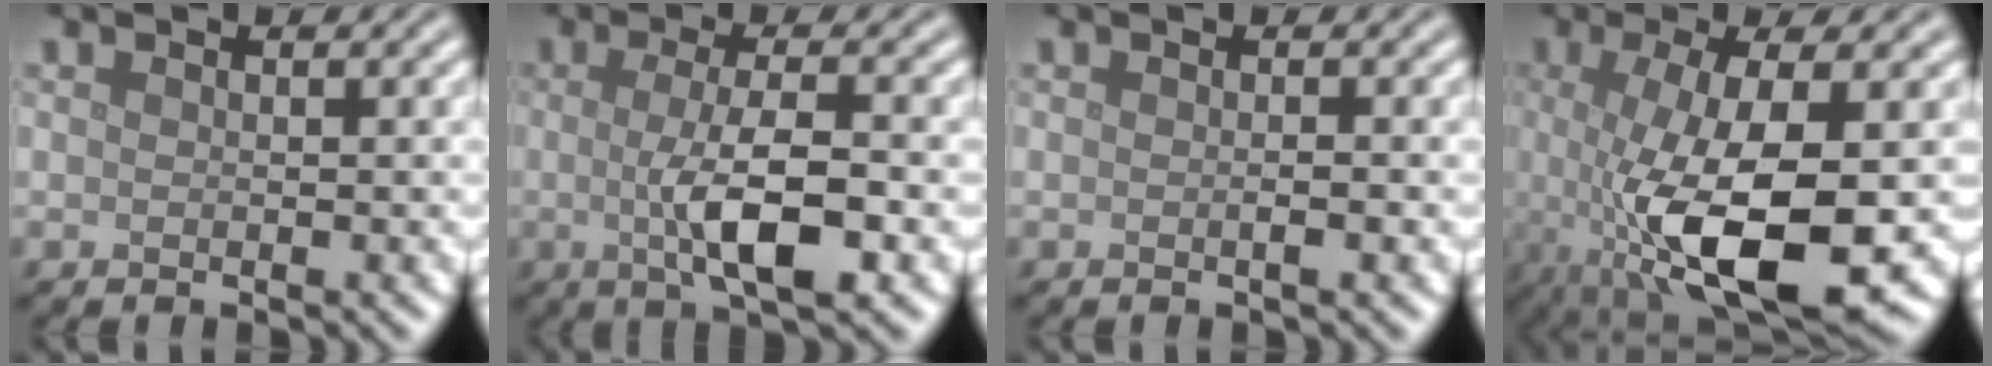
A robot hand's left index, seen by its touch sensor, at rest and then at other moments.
{"total": 5.6, "force": [-0.6, 1.4, 5.4], "torque": [-0.095, -0.005, -0.012]}
{"total": 0.8, "force": [-0.2, 0.1, 0.7], "torque": [-0.012, 0.000, -0.004]}
{"total": 10.6, "force": [-1.9, 3.1, 10.0], "torque": [-0.182, -0.024, -0.026]}